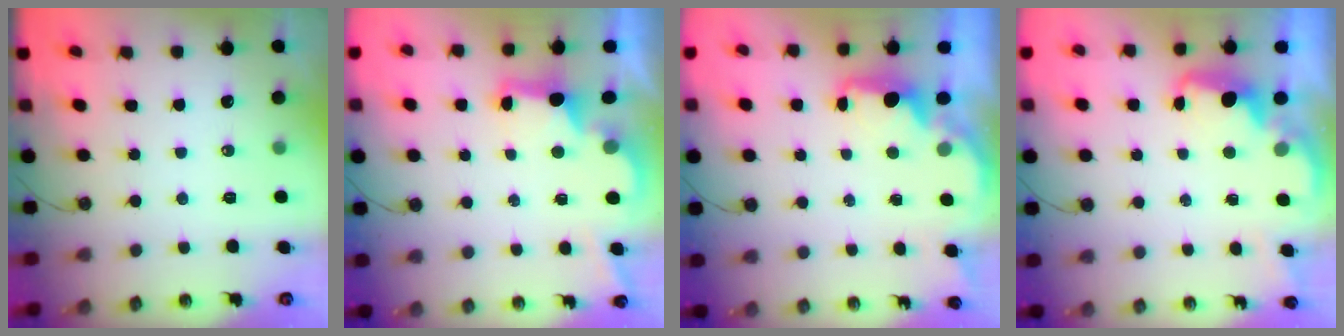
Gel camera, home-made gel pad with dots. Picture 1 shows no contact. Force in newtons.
{"total": 2.9, "press": 2.7, "slide": 0.9}
{"total": 2.1, "press": 2.0, "slide": 0.6}
{"total": 2.2, "press": 2.2, "slide": 0.6}